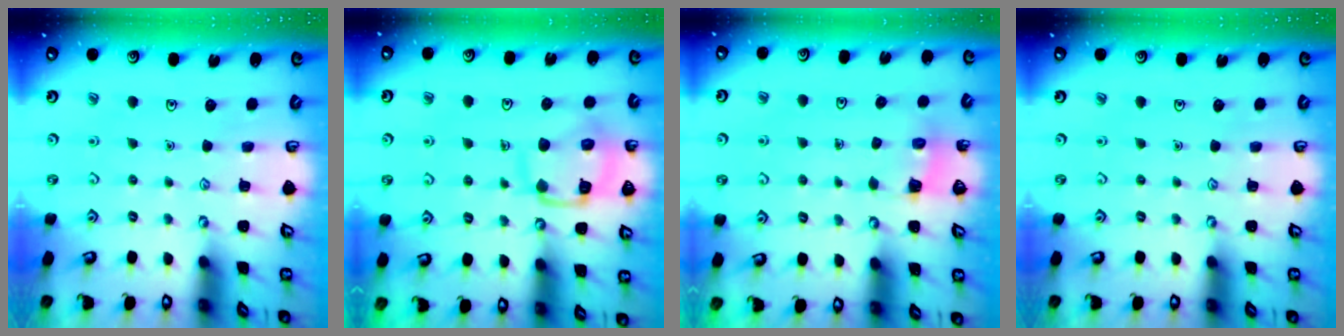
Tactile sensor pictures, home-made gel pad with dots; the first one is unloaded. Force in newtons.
{"total": 15.0, "press": 14.9, "slide": 1.5}
{"total": 2.6, "press": 2.6, "slide": 0.3}
{"total": 0.0}